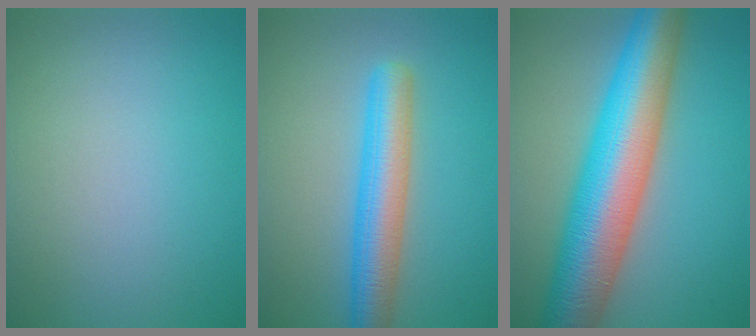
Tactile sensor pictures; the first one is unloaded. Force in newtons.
{"total": 5.5, "press": 5.5, "slide": 0.1}
{"total": 11.9, "press": 11.9, "slide": 0.1}